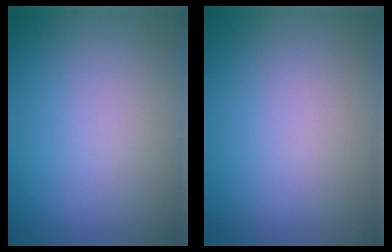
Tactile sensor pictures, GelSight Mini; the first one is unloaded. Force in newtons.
{"total": 0.0}